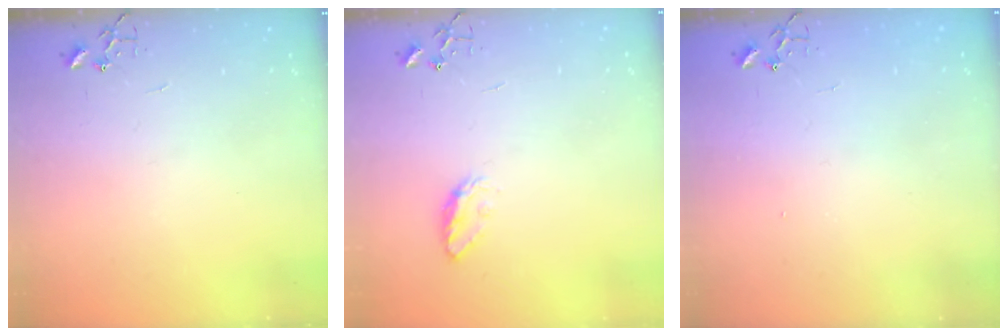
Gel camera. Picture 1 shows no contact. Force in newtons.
{"total": 5.9, "press": 5.8, "slide": 0.7}
{"total": 1.4, "press": 1.4, "slide": 0.3}